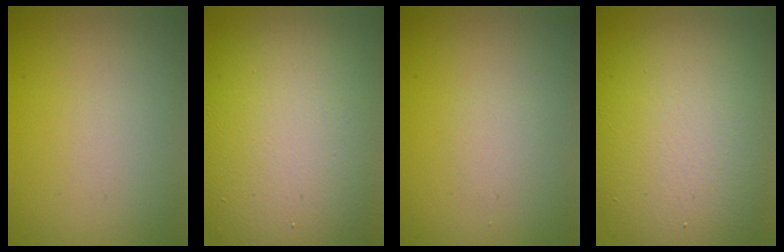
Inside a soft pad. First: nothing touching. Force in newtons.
{"total": 13.6, "press": 13.6, "slide": 0.8}
{"total": 0.7, "press": 0.7, "slide": 0.0}
{"total": 10.2, "press": 10.1, "slide": 1.0}